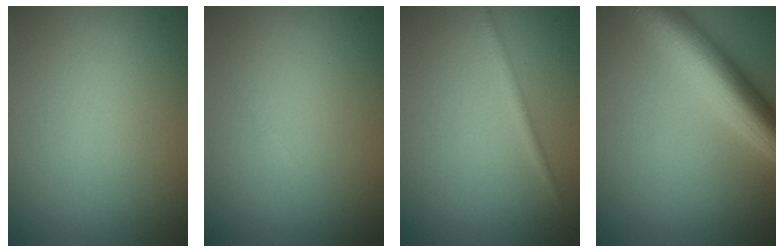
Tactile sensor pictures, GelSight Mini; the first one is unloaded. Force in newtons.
{"total": 0.0}
{"total": 1.2, "press": 1.2, "slide": 0.1}
{"total": 8.4, "press": 8.4, "slide": 0.2}